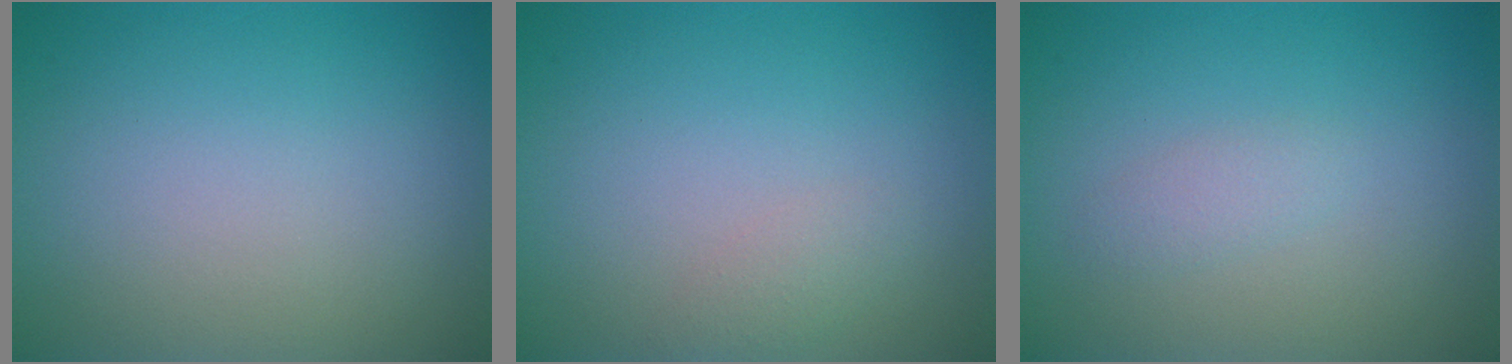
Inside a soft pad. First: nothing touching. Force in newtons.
{"total": 1.0, "press": 1.0, "slide": 0.0}
{"total": 1.1, "press": 1.1, "slide": 0.1}